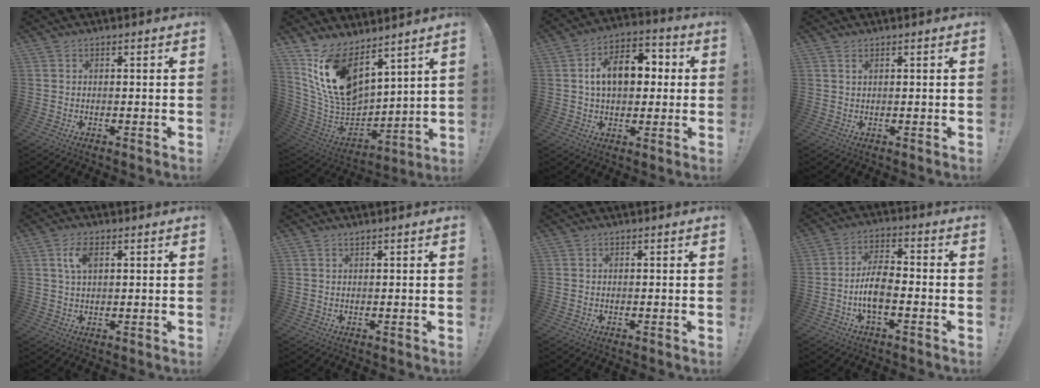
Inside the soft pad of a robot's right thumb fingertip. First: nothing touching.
{"total": 17.4, "force": [9.6, 10.5, 9.9], "torque": [-0.200, -0.062, 0.188]}
{"total": 13.6, "force": [1.8, 8.8, 10.3], "torque": [-0.156, 0.019, 0.036]}
{"total": 1.0, "force": [0.6, 0.4, 0.7], "torque": [-0.015, 0.001, 0.011]}
{"total": 5.3, "force": [2.0, 2.6, 4.1], "torque": [-0.077, 0.002, 0.033]}
{"total": 0.7, "force": [0.6, 0.0, 0.3], "torque": [-0.014, 0.003, 0.013]}
{"total": 0.0}
{"total": 8.9, "force": [-3.1, 4.1, 7.3], "torque": [-0.144, 0.011, -0.055]}